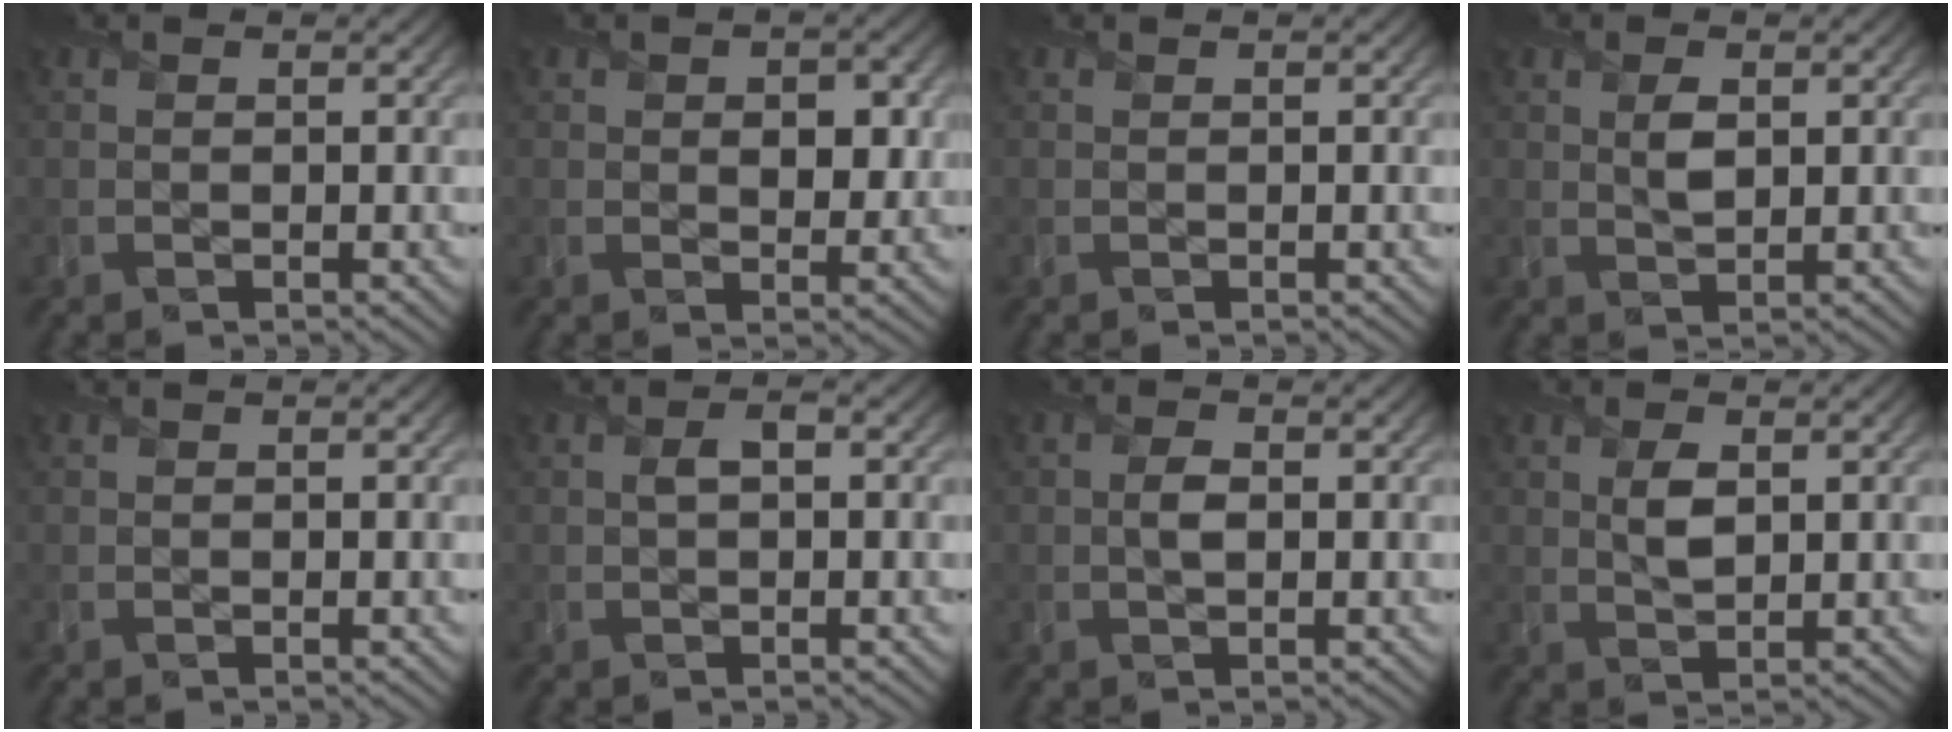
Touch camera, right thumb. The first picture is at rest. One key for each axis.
{"total": 4.2, "fx": 0.7, "fy": 2.8, "fz": 3.1, "tx": -0.045, "ty": -0.005, "tz": 0.009}
{"total": 0.0}
{"total": 2.4, "fx": 0.7, "fy": 1.3, "fz": 1.9, "tx": -0.040, "ty": -0.004, "tz": 0.016}
{"total": 0.0}
{"total": 1.3, "fx": 0.1, "fy": 0.7, "fz": 1.1, "tx": -0.023, "ty": 0.003, "tz": 0.000}
{"total": 1.8, "fx": 0.0, "fy": 0.9, "fz": 1.5, "tx": -0.032, "ty": 0.001, "tz": 0.000}
{"total": 2.9, "fx": 0.9, "fy": 1.5, "fz": 2.4, "tx": -0.051, "ty": -0.004, "tz": 0.020}